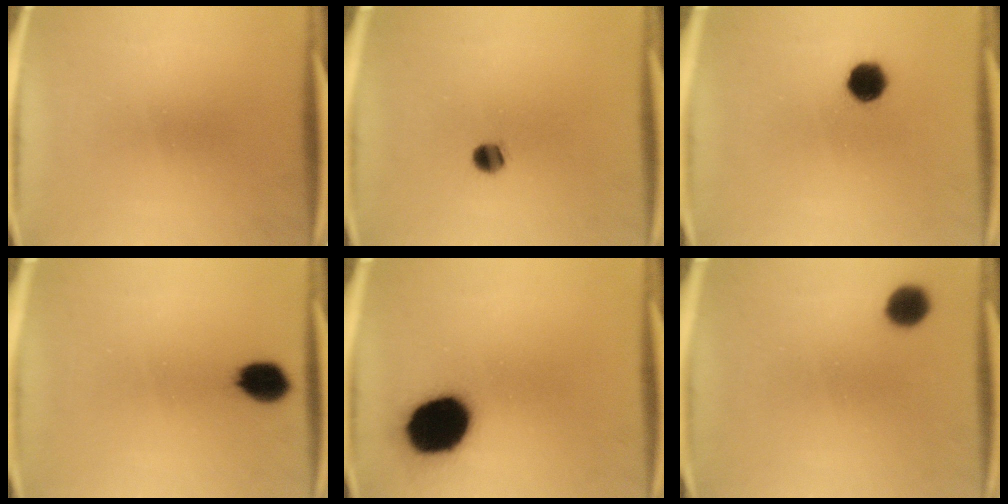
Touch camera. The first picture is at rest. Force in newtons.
{"total": 3.2}
{"total": 6.2}
{"total": 7.0}
{"total": 18.4}
{"total": 4.9}